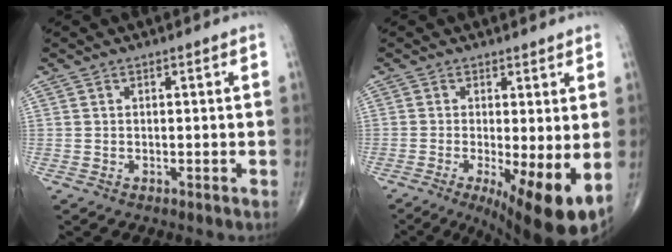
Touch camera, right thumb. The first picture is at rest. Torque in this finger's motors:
{"motor_torque": [0.07, 0.82, 0.17, -0.18, 0.07]}